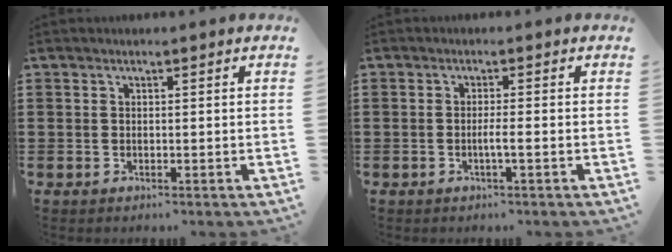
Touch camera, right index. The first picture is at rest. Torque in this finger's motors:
{"motor_torque": [0.79, -0.14, 0.06, 0.03]}